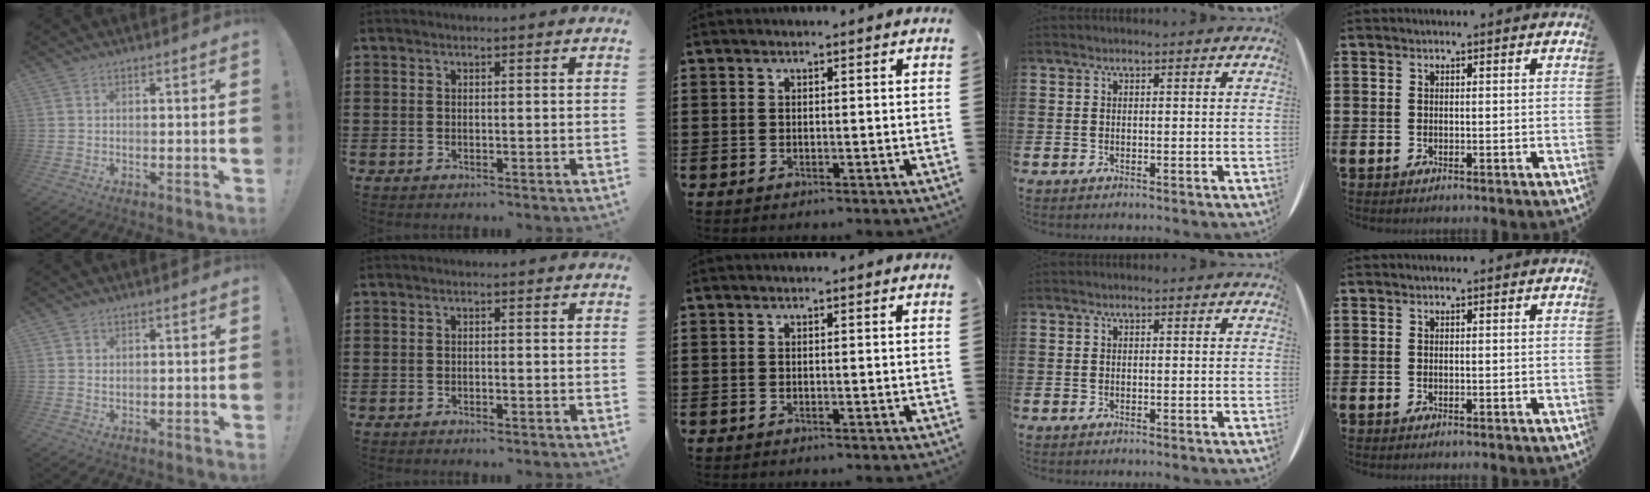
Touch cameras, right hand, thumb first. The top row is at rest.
{"thumb": {"total": 1.0, "force": [0.6, 0.7, -0.3], "torque": [0.004, 0.001, 0.012]}, "index": {"total": 0.7, "force": [-0.6, 0.1, 0.3], "torque": [-0.009, -0.005, -0.011]}}